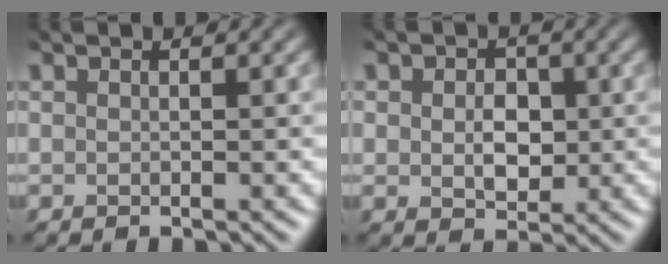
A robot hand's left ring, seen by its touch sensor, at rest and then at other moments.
{"total": 2.1, "force": [-1.4, 1.5, 0.6], "torque": [-0.034, -0.020, 0.006]}